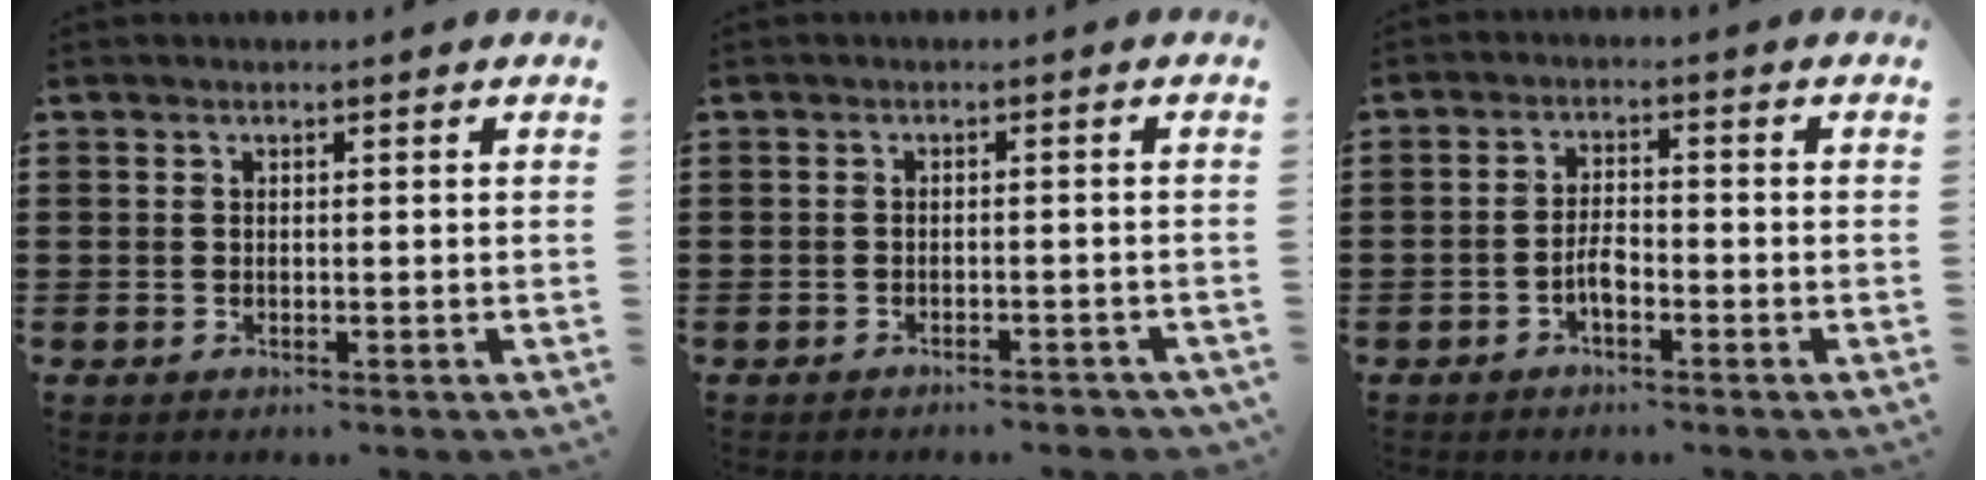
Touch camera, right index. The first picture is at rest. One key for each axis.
{"total": 1.4, "fx": -1.4, "fy": 0.2, "fz": 0.3, "tx": -0.011, "ty": 0.000, "tz": -0.028}
{"total": 3.2, "fx": -1.6, "fy": 1.3, "fz": 2.4, "tx": -0.060, "ty": 0.002, "tz": -0.036}